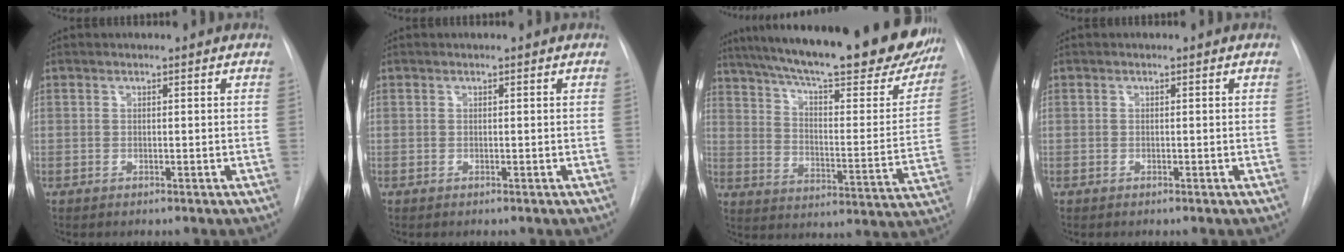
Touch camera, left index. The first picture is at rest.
{"total": 0.0}
{"total": 33.5, "force": [26.9, 6.7, 18.8], "torque": [-0.282, -0.045, 0.352]}
{"total": 0.0}